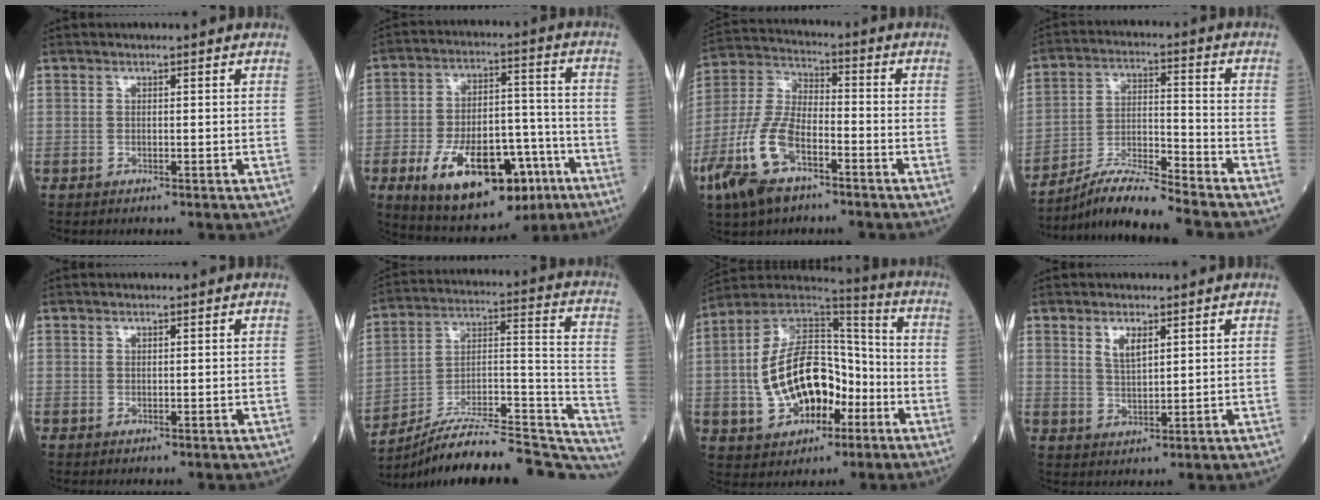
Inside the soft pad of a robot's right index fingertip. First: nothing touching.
{"total": 19.0, "force": [-9.1, 8.7, 14.2], "torque": [-0.230, 0.013, -0.132]}
{"total": 13.2, "force": [-6.5, 5.4, 10.1], "torque": [-0.231, -0.004, -0.124]}
{"total": 10.2, "force": [-9.4, -1.4, 3.6], "torque": [-0.068, -0.001, -0.173]}
{"total": 0.0}
{"total": 28.2, "force": [-26.1, 4.1, 9.9], "torque": [-0.102, 0.030, -0.382]}
{"total": 17.5, "force": [-3.7, 10.4, 13.6], "torque": [-0.268, 0.031, -0.055]}
{"total": 3.3, "force": [1.8, 1.2, 2.5], "torque": [-0.052, -0.001, 0.038]}